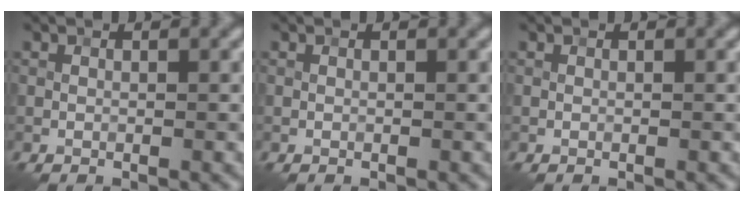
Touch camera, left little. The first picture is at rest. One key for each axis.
{"total": 0.0}
{"total": 0.0}